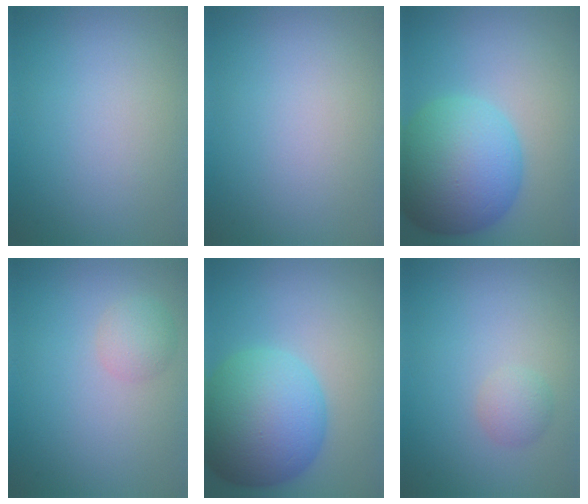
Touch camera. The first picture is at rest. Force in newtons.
{"total": 0.0}
{"total": 10.5, "press": 10.4, "slide": 0.3}
{"total": 1.7, "press": 1.7, "slide": 0.1}
{"total": 10.5, "press": 10.4, "slide": 0.3}
{"total": 1.4, "press": 1.4, "slide": 0.1}